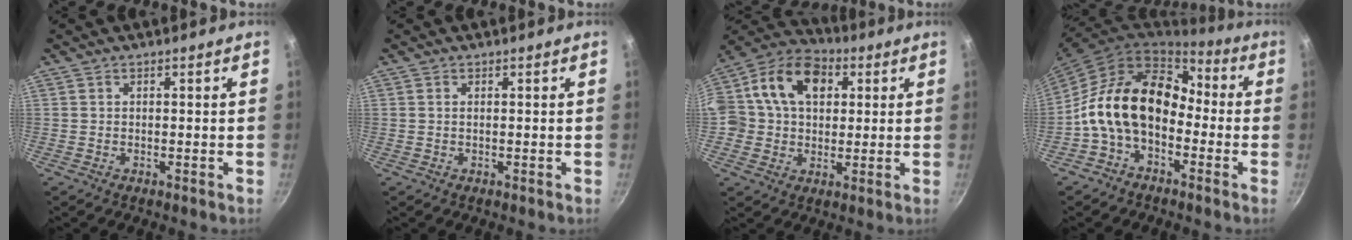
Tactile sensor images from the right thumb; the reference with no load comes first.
{"total": 0.5, "force": [0.2, 0.2, 0.5], "torque": [-0.010, 0.000, 0.003]}
{"total": 16.6, "force": [4.1, 12.5, 10.2], "torque": [-0.164, 0.025, 0.052]}
{"total": 16.4, "force": [-2.8, 11.3, 11.5], "torque": [-0.177, 0.058, -0.068]}